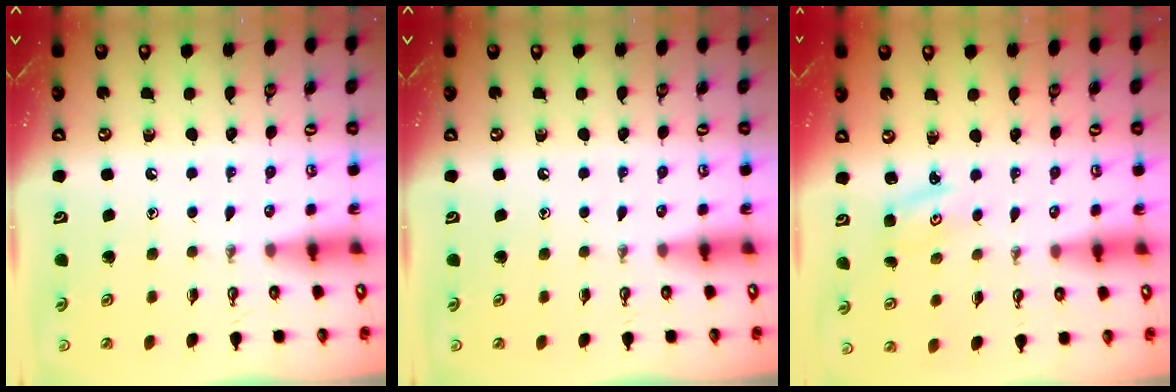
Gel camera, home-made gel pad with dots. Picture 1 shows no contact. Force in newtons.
{"total": 0.0}
{"total": 1.8, "press": 1.8, "slide": 0.3}